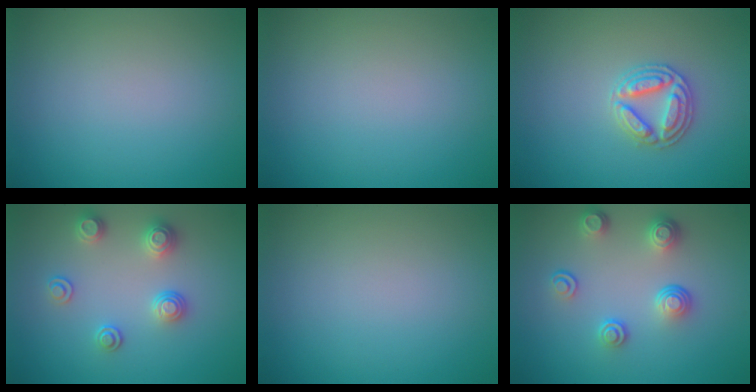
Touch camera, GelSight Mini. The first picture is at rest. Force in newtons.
{"total": 0.0}
{"total": 2.9, "press": 2.9, "slide": 0.2}
{"total": 2.6, "press": 2.6, "slide": 0.4}
{"total": 0.0}
{"total": 3.8, "press": 2.8, "slide": 2.5}